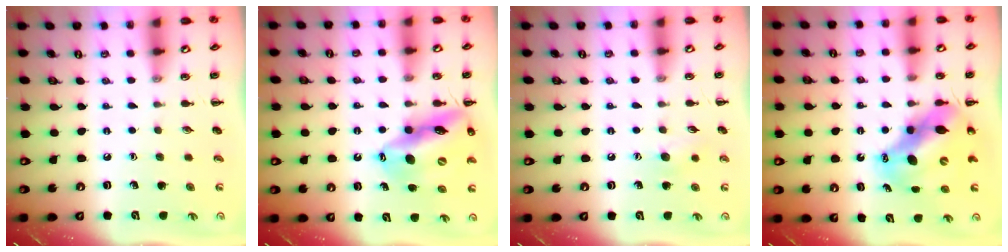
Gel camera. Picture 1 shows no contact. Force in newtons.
{"total": 17.6, "press": 17.0, "slide": 4.3}
{"total": 6.3, "press": 6.2, "slide": 1.2}
{"total": 13.1, "press": 12.7, "slide": 3.3}